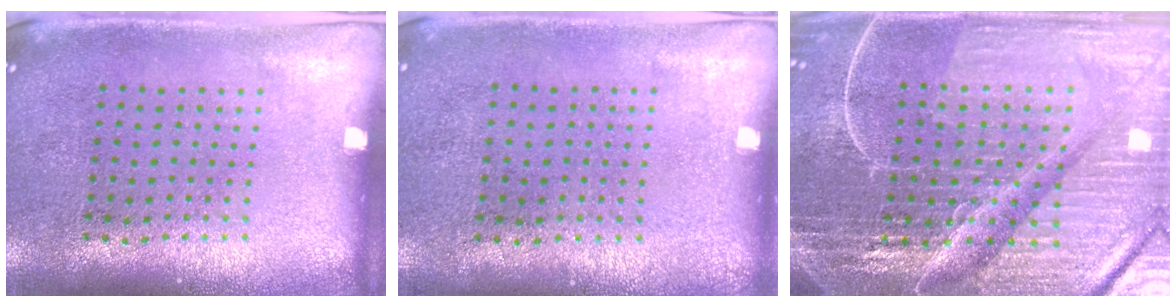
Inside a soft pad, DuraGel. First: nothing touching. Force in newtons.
{"total": 0.0}
{"total": 7.1, "press": 6.2, "slide": 3.5}